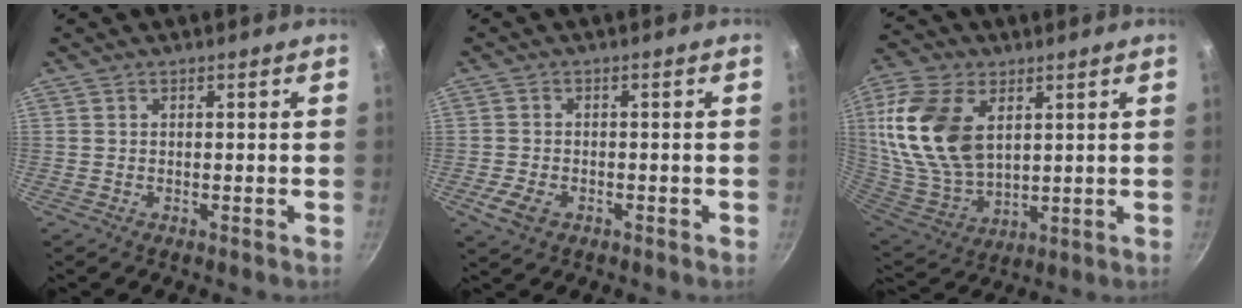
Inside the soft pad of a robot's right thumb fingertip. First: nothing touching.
{"total": 4.6, "force": [-1.9, 3.0, 2.9], "torque": [-0.056, 0.009, -0.034]}
{"total": 19.6, "force": [5.6, 12.2, 14.3], "torque": [-0.272, -0.024, 0.118]}